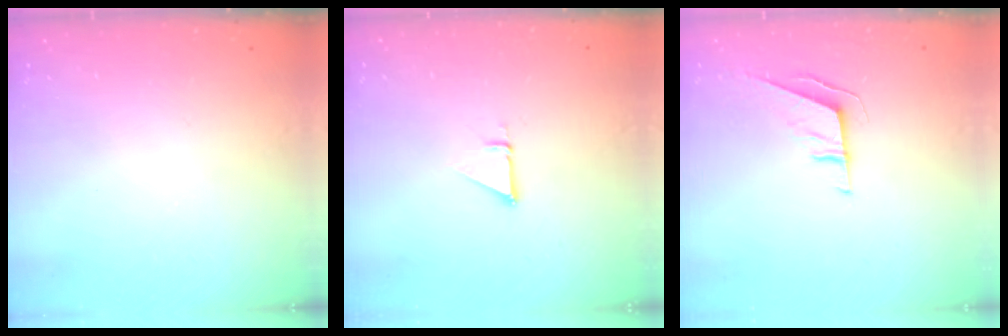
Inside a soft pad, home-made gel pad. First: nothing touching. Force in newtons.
{"total": 2.3, "press": 2.3, "slide": 0.1}
{"total": 5.9, "press": 5.7, "slide": 1.3}